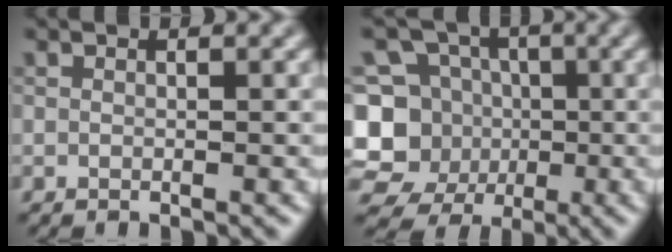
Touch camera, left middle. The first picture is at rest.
{"total": 9.5, "force": [-1.7, 8.8, 3.2], "torque": [-0.067, 0.022, -0.058]}